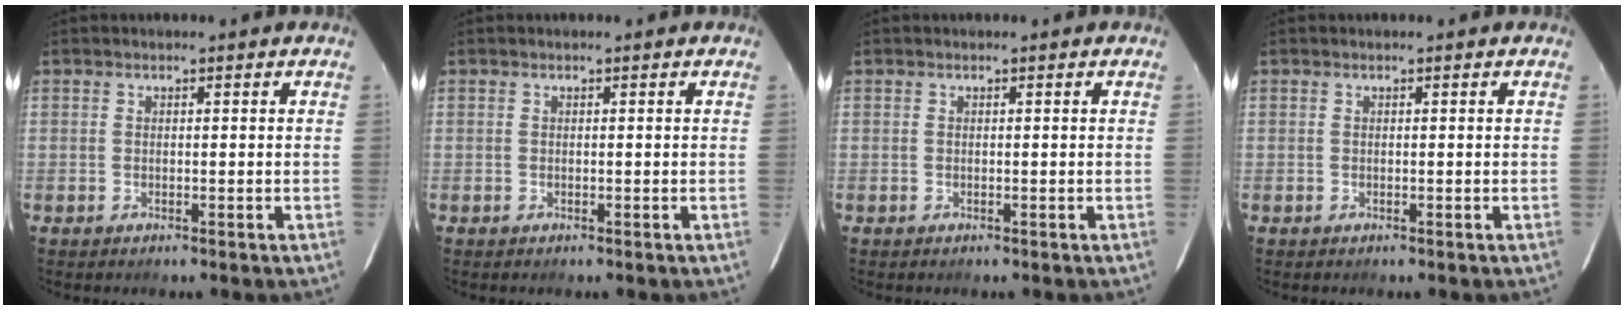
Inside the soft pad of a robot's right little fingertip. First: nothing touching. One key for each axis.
{"total": 0.0}
{"total": 0.0}
{"total": 0.0}